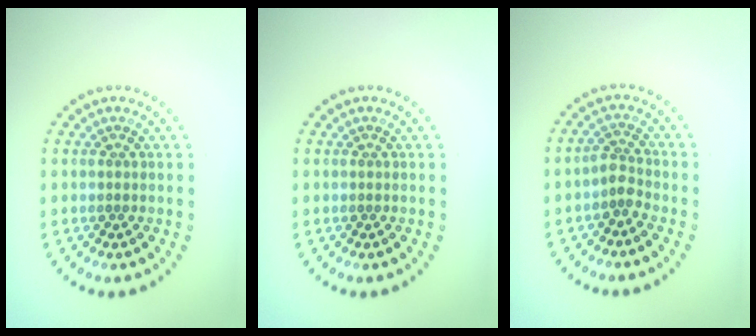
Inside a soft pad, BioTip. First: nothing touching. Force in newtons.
{"total": 0.0}
{"total": 1.8, "press": 1.3, "slide": 1.2}